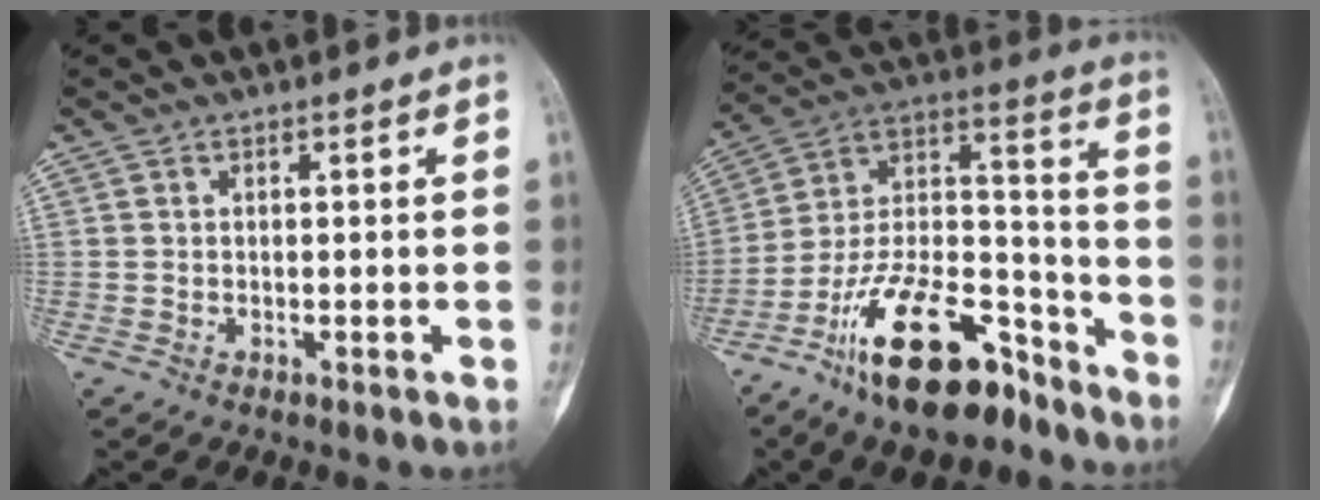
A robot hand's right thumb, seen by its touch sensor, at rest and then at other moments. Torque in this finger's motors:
{"motor_torque": [0.78, 0.57, 1.50, -1.29, 0.41]}